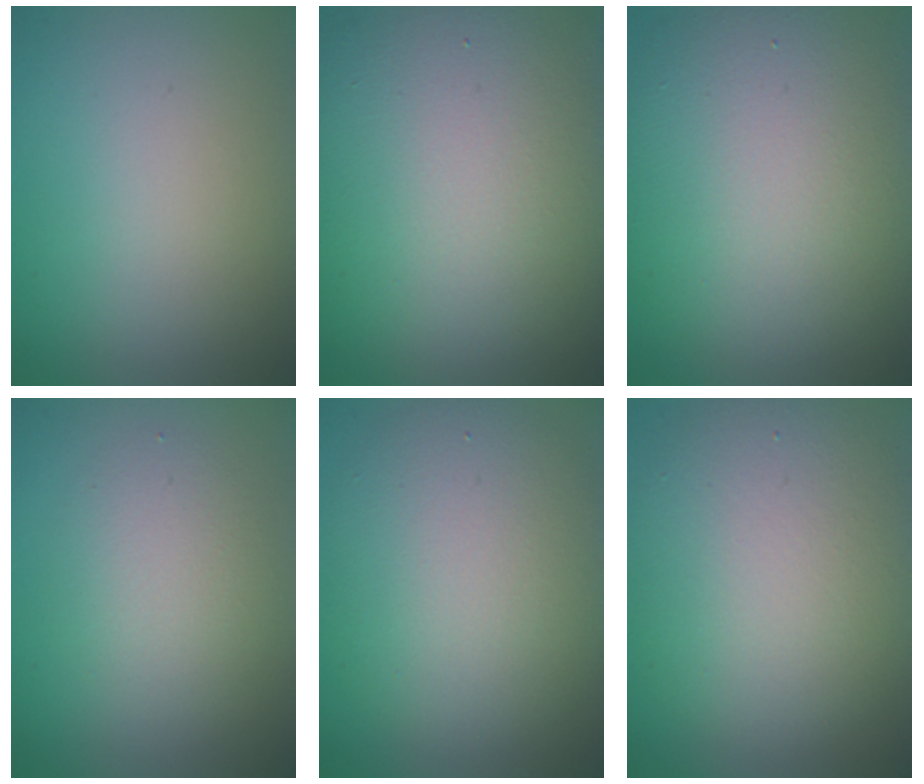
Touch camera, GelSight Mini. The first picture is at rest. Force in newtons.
{"total": 15.2, "press": 15.1, "slide": 1.1}
{"total": 11.1, "press": 11.1, "slide": 1.2}
{"total": 3.0, "press": 3.0, "slide": 0.2}
{"total": 7.5, "press": 7.5, "slide": 0.6}
{"total": 8.4, "press": 8.3, "slide": 0.8}